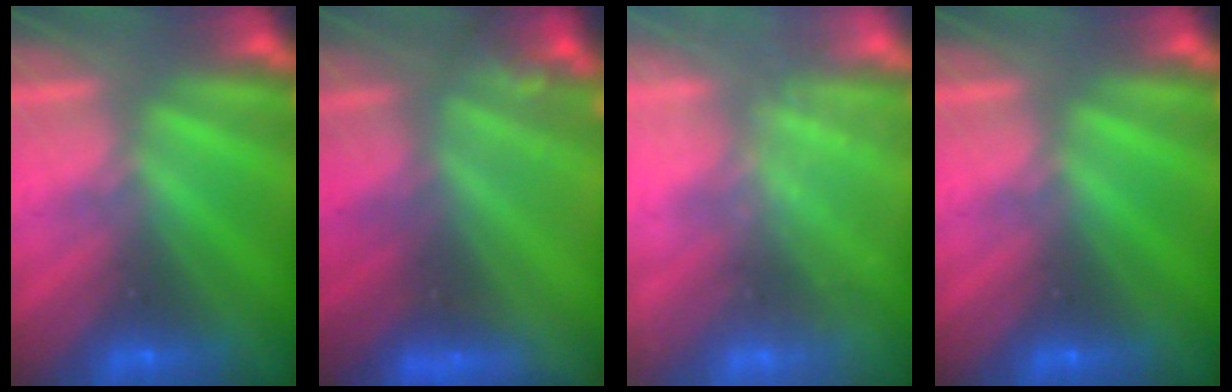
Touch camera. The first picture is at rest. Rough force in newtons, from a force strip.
{"total": 5.2}
{"total": 2.4}
{"total": 0.0}